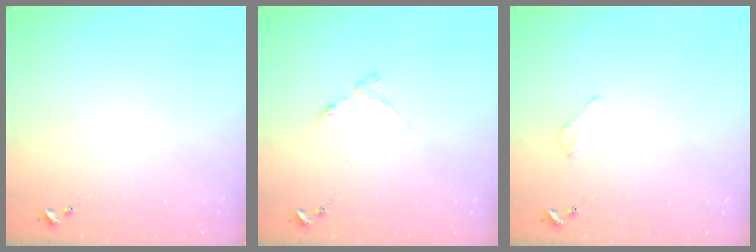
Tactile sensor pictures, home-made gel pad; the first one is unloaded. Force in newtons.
{"total": 3.5, "press": 3.5, "slide": 0.4}
{"total": 2.1, "press": 2.1, "slide": 0.2}